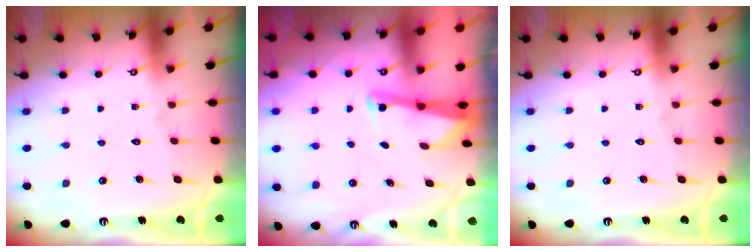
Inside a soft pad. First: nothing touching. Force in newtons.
{"total": 2.4, "press": 2.4, "slide": 0.2}
{"total": 0.0}